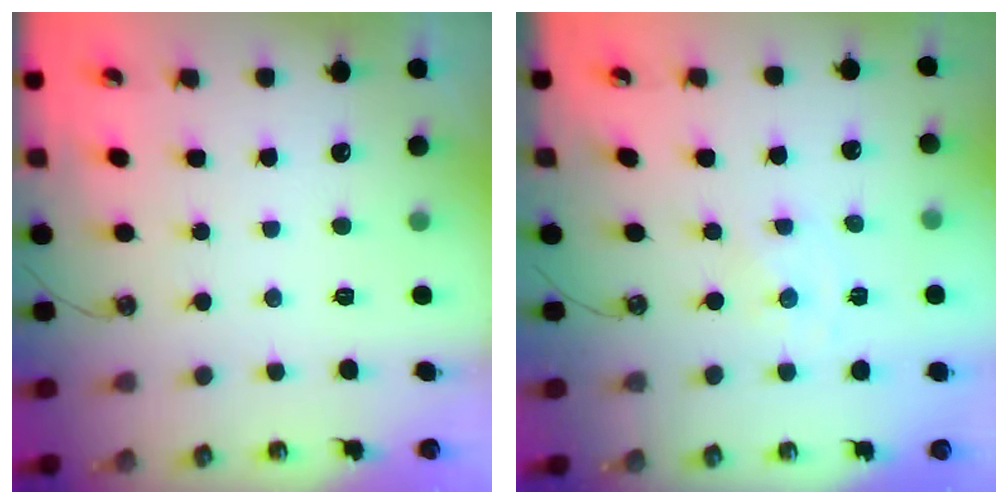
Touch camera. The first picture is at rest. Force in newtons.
{"total": 0.0}